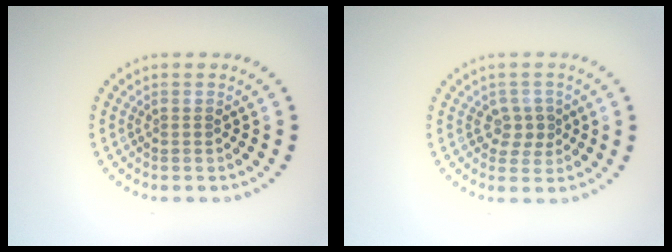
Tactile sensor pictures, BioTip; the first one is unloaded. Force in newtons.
{"total": 2.0, "press": 1.8, "slide": 0.9}